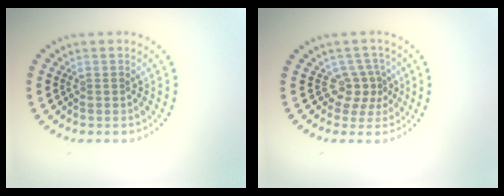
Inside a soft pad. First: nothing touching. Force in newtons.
{"total": 2.5, "press": 1.8, "slide": 1.7}